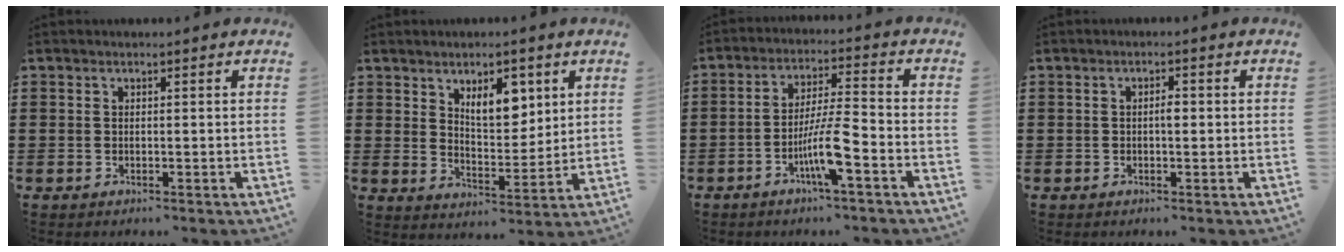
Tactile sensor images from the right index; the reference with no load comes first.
{"total": 7.1, "force": [3.8, 3.7, 4.7], "torque": [-0.074, -0.004, 0.061]}
{"total": 7.9, "force": [-3.6, 0.8, 7.0], "torque": [-0.141, -0.009, -0.071]}
{"total": 1.6, "force": [-0.1, 0.5, 1.5], "torque": [-0.028, 0.000, -0.003]}